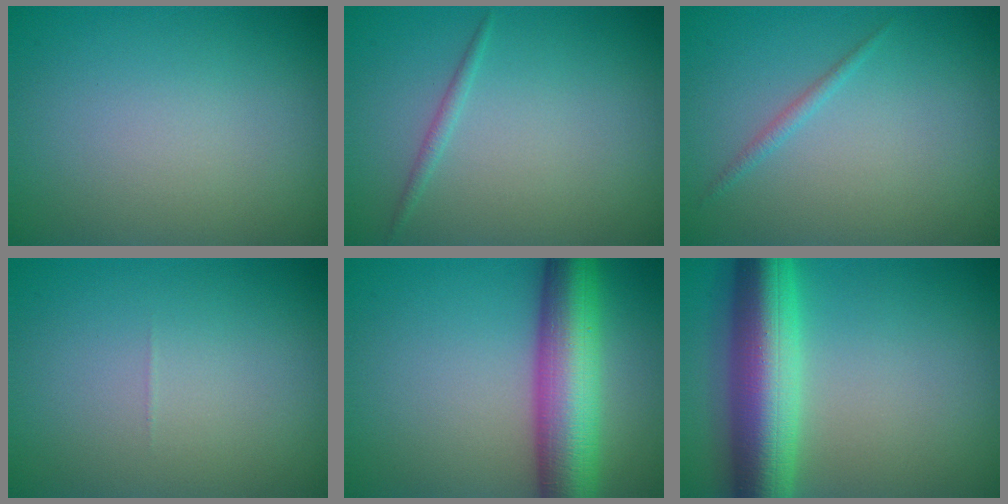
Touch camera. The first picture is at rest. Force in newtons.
{"total": 0.8, "press": 0.8, "slide": 0.0}
{"total": 0.8, "press": 0.8, "slide": 0.1}
{"total": 0.0}
{"total": 9.5, "press": 9.5, "slide": 0.3}
{"total": 9.2, "press": 9.2, "slide": 0.1}